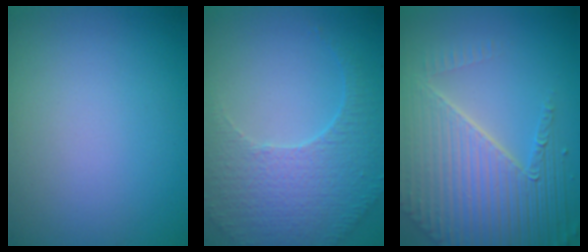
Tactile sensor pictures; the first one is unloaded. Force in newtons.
{"total": 4.6, "press": 3.5, "slide": 2.9}
{"total": 8.9, "press": 5.8, "slide": 6.7}